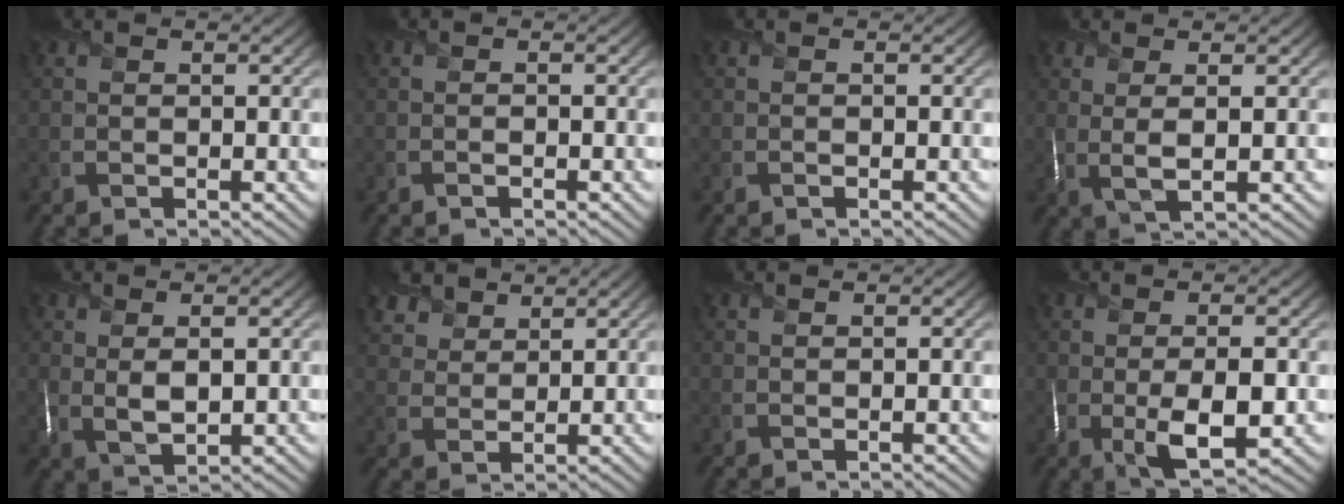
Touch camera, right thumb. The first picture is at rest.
{"total": 1.1, "force": [-1.0, 0.2, 0.5], "torque": [-0.012, -0.002, -0.023]}
{"total": 0.8, "force": [-0.7, 0.2, 0.3], "torque": [-0.008, -0.003, -0.016]}
{"total": 2.7, "force": [0.7, 0.3, 2.6], "torque": [-0.049, 0.005, 0.014]}
{"total": 3.0, "force": [0.8, 1.1, 2.7], "torque": [-0.058, 0.001, 0.022]}
{"total": 4.6, "force": [3.5, 2.5, 1.5], "torque": [-0.046, 0.003, 0.076]}
{"total": 0.0}
{"total": 5.9, "force": [-1.1, 2.0, 5.5], "torque": [-0.097, -0.007, -0.016]}